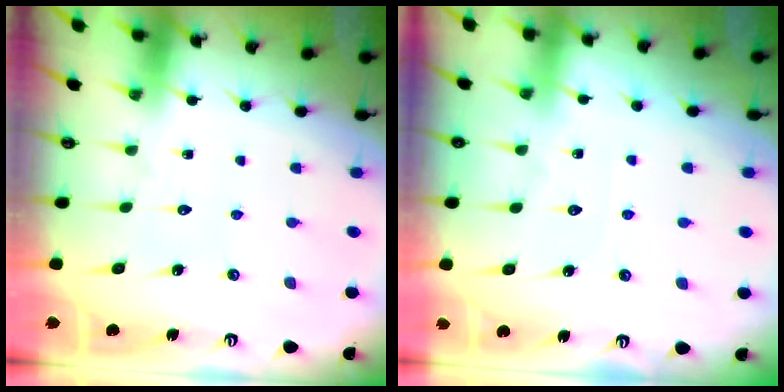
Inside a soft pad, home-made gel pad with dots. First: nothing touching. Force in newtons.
{"total": 3.5, "press": 3.5, "slide": 0.5}